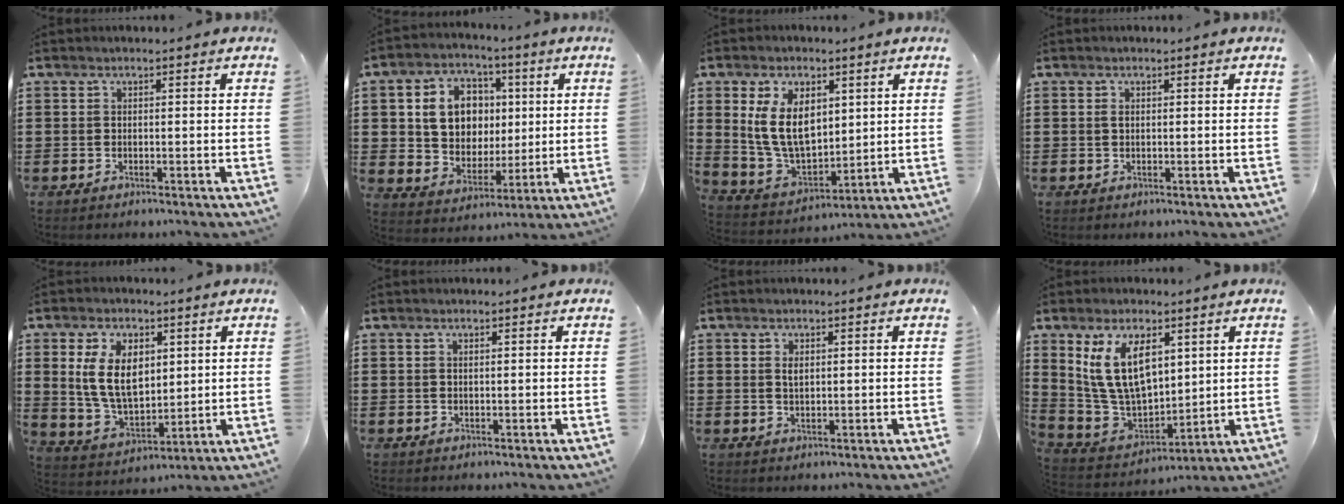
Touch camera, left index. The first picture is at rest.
{"total": 9.8, "force": [2.3, 8.2, 5.0], "torque": [-0.104, 0.018, 0.043]}
{"total": 10.8, "force": [3.4, 6.6, 7.8], "torque": [-0.182, 0.002, 0.061]}
{"total": 1.0, "force": [0.2, 0.5, 0.9], "torque": [-0.019, 0.003, 0.003]}
{"total": 10.2, "force": [3.0, 6.2, 7.6], "torque": [-0.171, 0.007, 0.053]}
{"total": 0.8, "force": [0.3, 0.3, 0.7], "torque": [-0.015, 0.002, 0.005]}
{"total": 1.5, "force": [0.5, 0.6, 1.2], "torque": [-0.026, 0.004, 0.009]}
{"total": 12.6, "force": [5.0, 6.9, 9.2], "torque": [-0.219, 0.001, 0.093]}